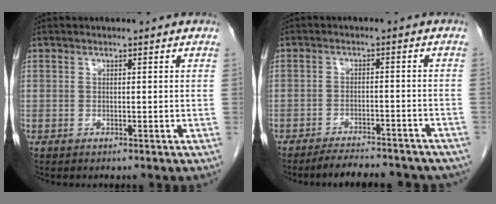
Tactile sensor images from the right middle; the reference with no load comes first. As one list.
[{"total": 11.3, "force": [-10.2, 2.6, 3.9], "torque": [-0.049, 0.004, -0.127]}]